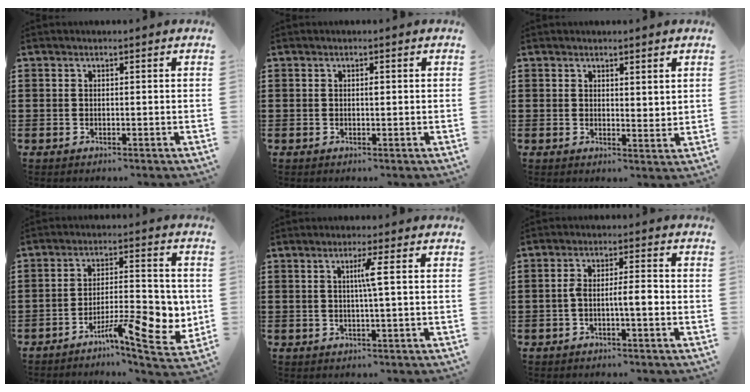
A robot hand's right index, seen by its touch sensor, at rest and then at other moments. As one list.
[{"total": 0.7, "force": [0.1, 0.2, 0.7], "torque": [-0.014, -0.003, 0.003]}, {"total": 1.9, "force": [1.7, 0.6, 0.3], "torque": [-0.009, 0.004, 0.035]}, {"total": 10.5, "force": [-4.7, 3.5, 8.8], "torque": [-0.112, 0.004, -0.077]}, {"total": 3.1, "force": [0.5, -0.6, 3.0], "torque": [-0.057, -0.005, 0.002]}, {"total": 4.2, "force": [-1.1, 0.9, 3.9], "torque": [-0.078, 0.003, -0.025]}]